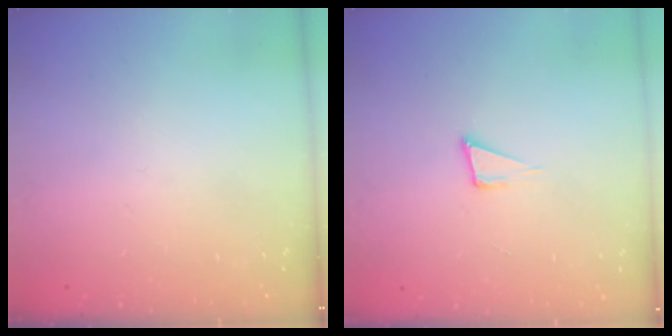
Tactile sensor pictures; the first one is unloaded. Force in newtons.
{"total": 4.6, "press": 3.4, "slide": 3.2}